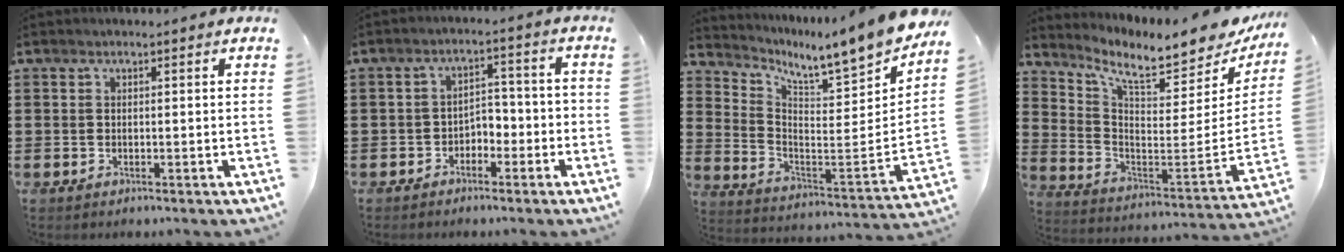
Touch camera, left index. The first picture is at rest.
{"total": 3.2, "force": [-2.7, 1.6, 0.8], "torque": [-0.021, 0.008, -0.058]}
{"total": 7.5, "force": [6.9, -0.1, 2.9], "torque": [-0.067, -0.079, 0.102]}
{"total": 8.6, "force": [7.3, 1.1, 4.4], "torque": [-0.108, -0.066, 0.117]}